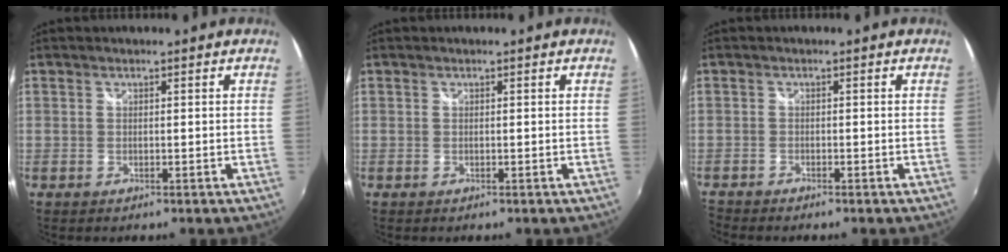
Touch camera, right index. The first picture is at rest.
{"total": 0.0}
{"total": 2.1, "force": [-2.1, -0.1, 0.2], "torque": [-0.018, -0.014, -0.046]}